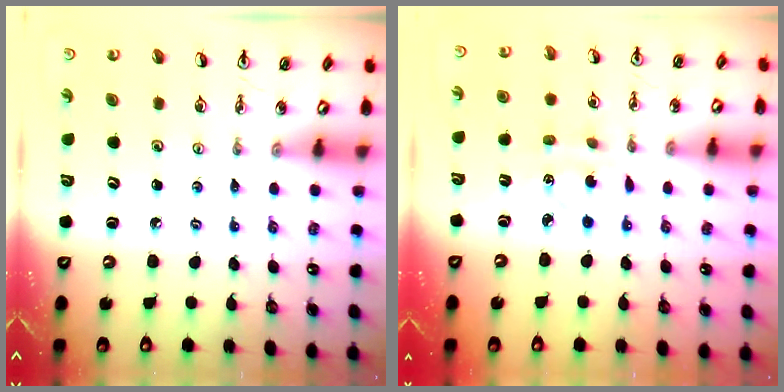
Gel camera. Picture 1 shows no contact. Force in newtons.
{"total": 4.2, "press": 4.1, "slide": 0.9}